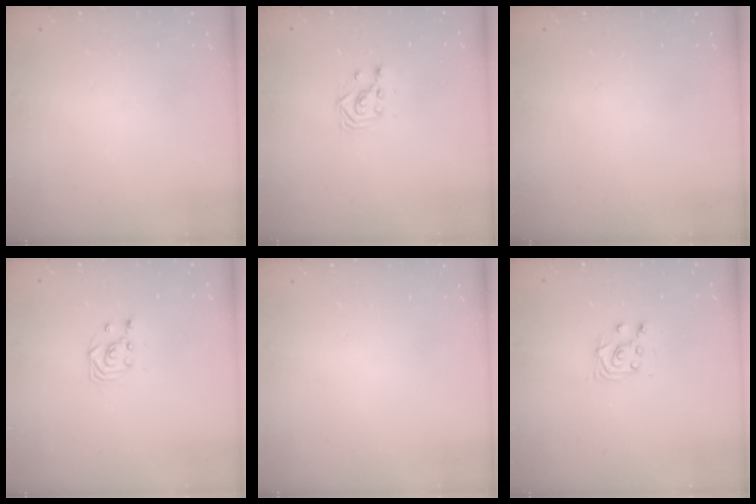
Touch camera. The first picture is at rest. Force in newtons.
{"total": 3.2, "press": 3.2, "slide": 0.2}
{"total": 0.0}
{"total": 3.4, "press": 3.3, "slide": 0.3}
{"total": 0.0}
{"total": 6.1, "press": 6.1, "slide": 0.5}